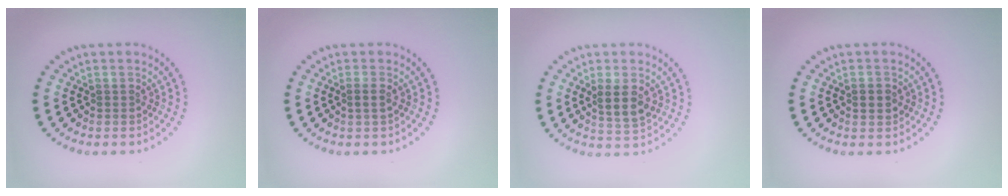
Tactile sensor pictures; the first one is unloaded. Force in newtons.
{"total": 1.0, "press": 0.9, "slide": 0.4}
{"total": 2.9, "press": 2.7, "slide": 0.9}
{"total": 1.3, "press": 1.3, "slide": 0.1}